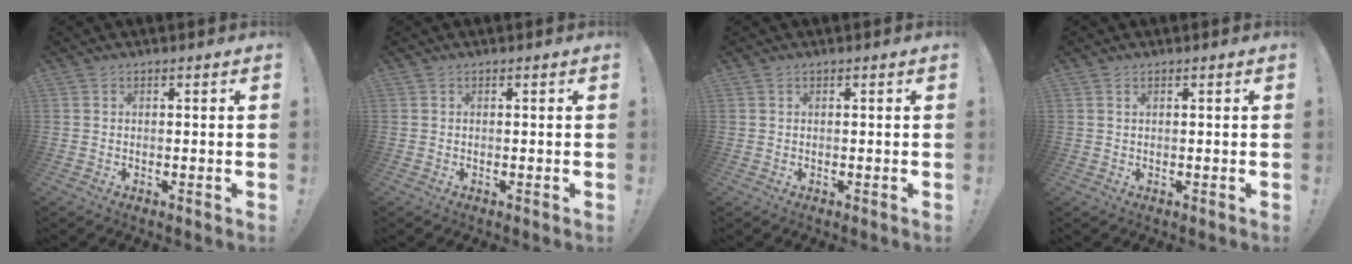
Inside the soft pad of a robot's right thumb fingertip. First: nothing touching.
{"total": 0.0}
{"total": 0.0}
{"total": 0.6, "force": [0.3, 0.2, 0.5], "torque": [-0.006, -0.001, 0.006]}